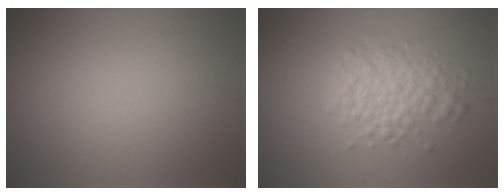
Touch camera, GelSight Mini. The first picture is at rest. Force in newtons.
{"total": 3.2, "press": 3.2, "slide": 0.1}